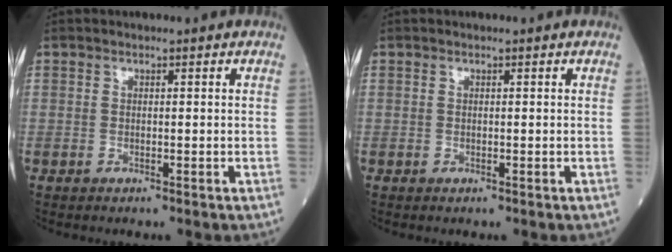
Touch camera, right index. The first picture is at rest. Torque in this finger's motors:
{"motor_torque": [0.21, 0.14, 0.11, 0.02]}